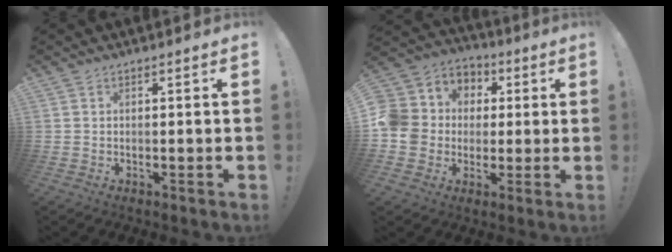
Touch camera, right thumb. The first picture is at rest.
{"total": 12.0, "force": [-0.7, 11.2, 4.2], "torque": [-0.081, 0.007, -0.004]}